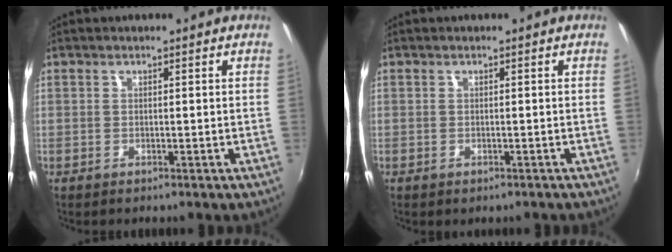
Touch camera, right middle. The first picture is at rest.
{"total": 0.7, "force": [-0.5, 0.3, 0.3], "torque": [-0.008, 0.000, -0.004]}